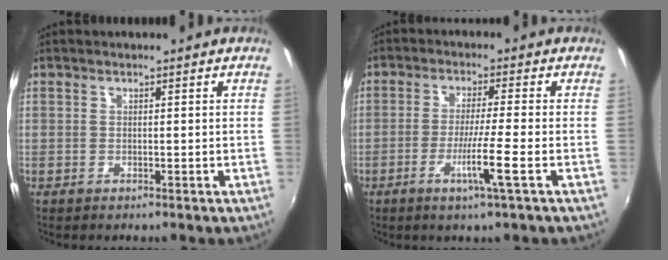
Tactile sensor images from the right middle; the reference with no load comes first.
{"total": 6.3, "force": [-2.6, -1.2, 5.7], "torque": [-0.108, -0.014, -0.049]}